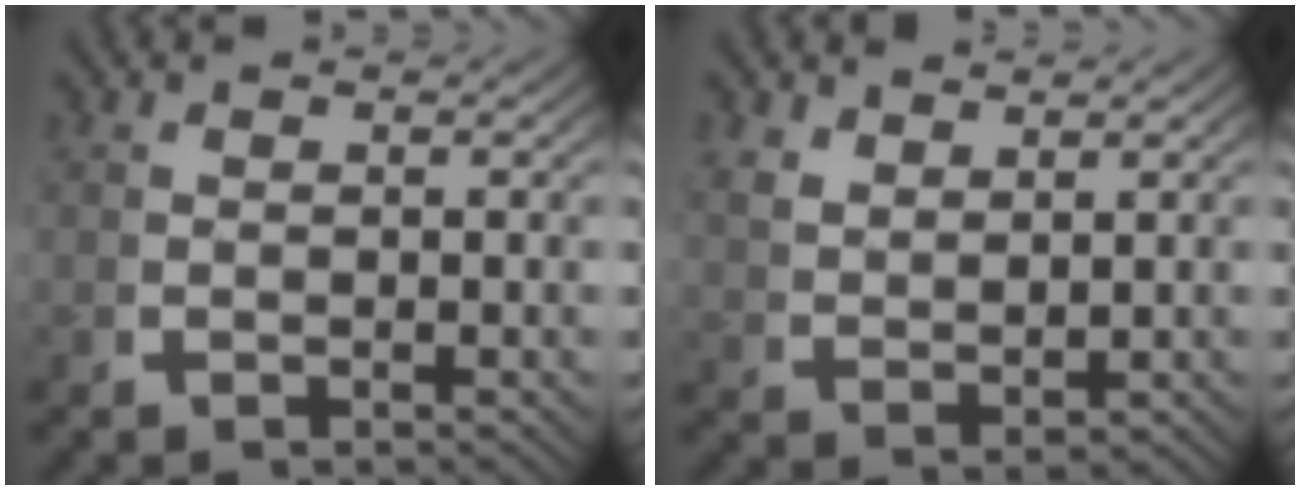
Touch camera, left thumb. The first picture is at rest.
{"total": 2.7, "force": [2.2, 1.0, 1.1], "torque": [-0.018, -0.002, 0.056]}